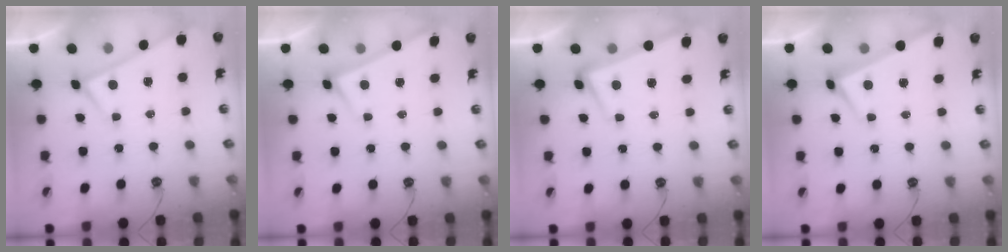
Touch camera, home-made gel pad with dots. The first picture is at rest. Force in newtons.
{"total": 3.0, "press": 3.0, "slide": 0.2}
{"total": 1.7, "press": 1.0, "slide": 1.4}
{"total": 1.0, "press": 0.7, "slide": 0.8}